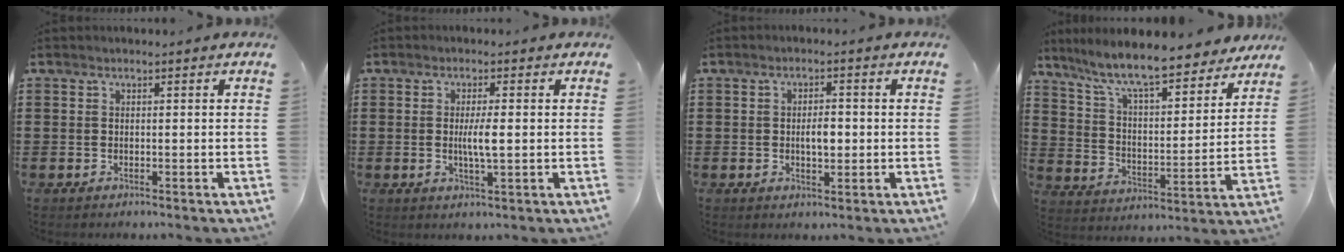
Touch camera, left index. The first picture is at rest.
{"total": 3.6, "force": [0.0, 0.5, 3.6], "torque": [-0.066, -0.002, -0.003]}
{"total": 3.3, "force": [-0.2, 1.5, 3.0], "torque": [-0.041, -0.003, -0.010]}
{"total": 9.7, "force": [8.4, 0.7, 4.8], "torque": [-0.125, -0.051, 0.142]}